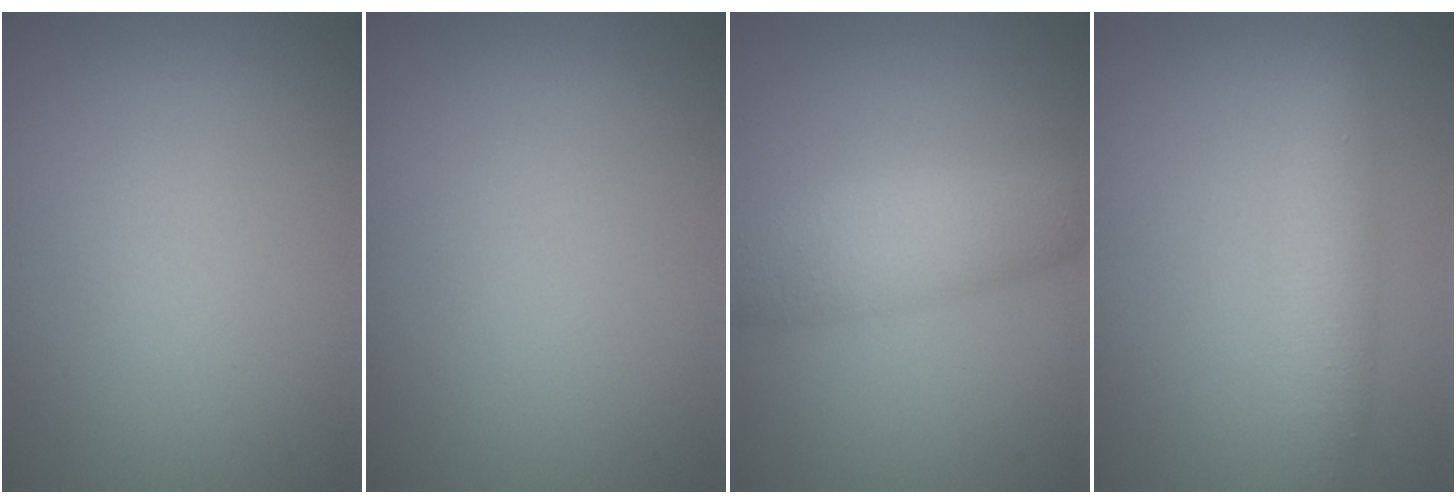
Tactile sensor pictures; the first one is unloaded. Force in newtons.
{"total": 0.0}
{"total": 4.4, "press": 4.4, "slide": 0.1}
{"total": 3.3, "press": 3.3, "slide": 0.1}